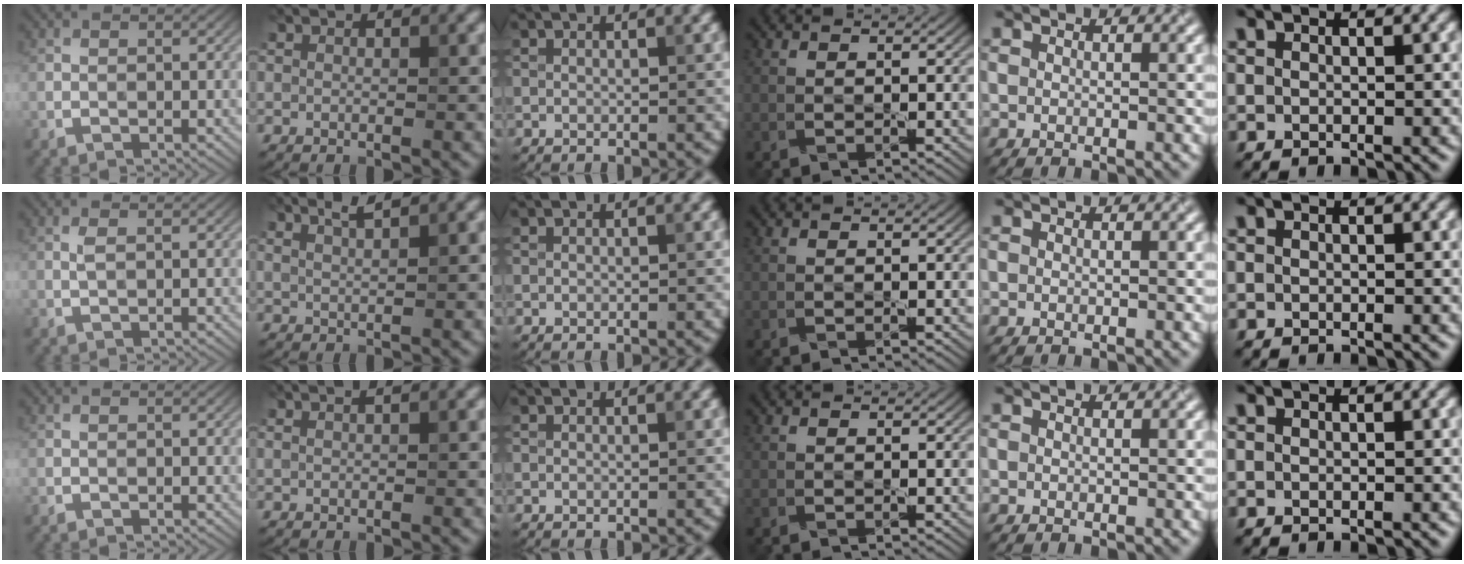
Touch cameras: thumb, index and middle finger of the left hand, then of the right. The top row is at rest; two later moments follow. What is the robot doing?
{"motion": "squeeze", "object": "tweezer"}